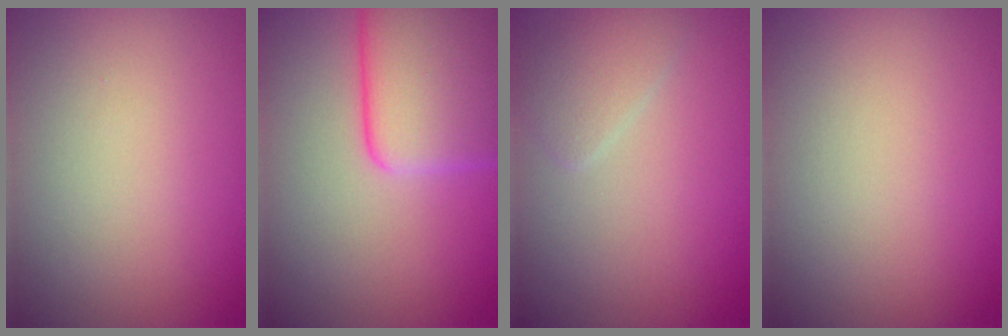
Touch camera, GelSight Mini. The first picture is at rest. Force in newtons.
{"total": 8.0, "press": 8.0, "slide": 0.4}
{"total": 1.8, "press": 1.8, "slide": 0.1}
{"total": 0.0}